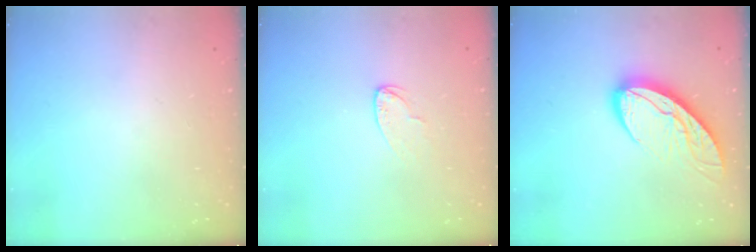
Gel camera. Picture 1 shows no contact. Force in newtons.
{"total": 3.7, "press": 3.7, "slide": 0.2}
{"total": 11.2, "press": 11.1, "slide": 1.1}